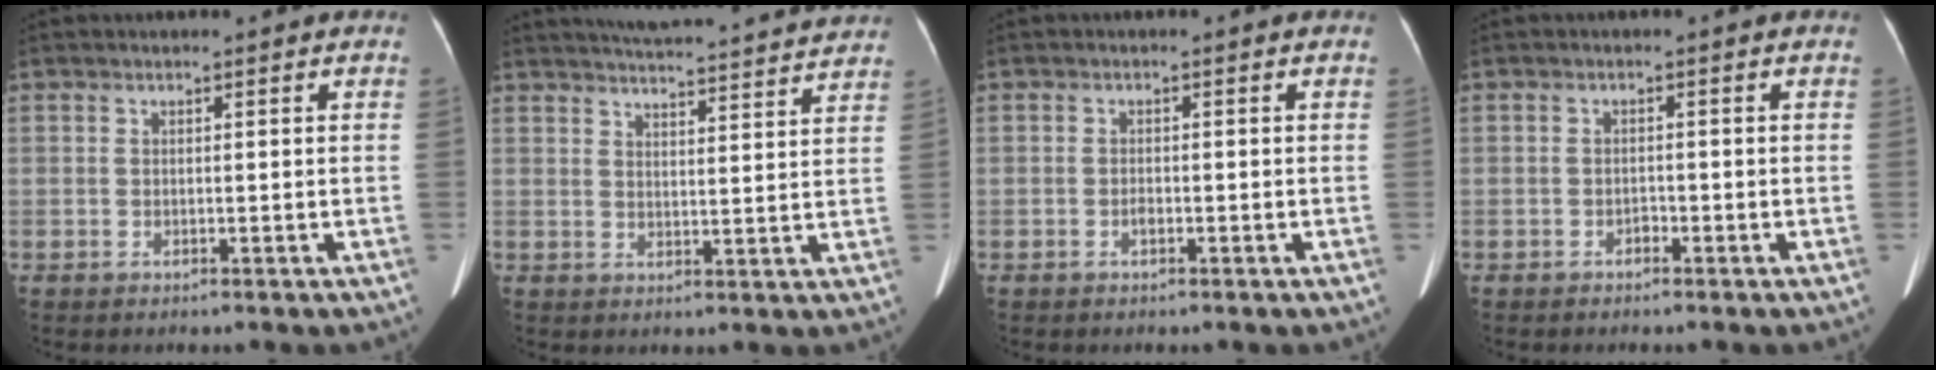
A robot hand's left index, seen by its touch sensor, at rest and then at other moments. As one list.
[{"total": 20.5, "force": [19.3, 1.6, 6.7], "torque": [-0.094, 0.000, 0.240]}, {"total": 0.8, "force": [-0.5, 0.3, 0.6], "torque": [-0.011, 0.002, -0.009]}, {"total": 0.9, "force": [-0.7, 0.5, 0.3], "torque": [-0.004, 0.004, -0.015]}]